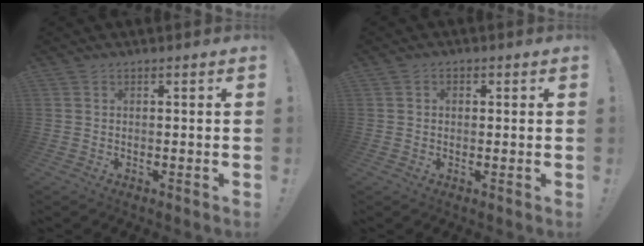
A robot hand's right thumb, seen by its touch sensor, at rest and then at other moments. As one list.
[{"total": 1.7, "force": [-0.1, 1.5, 0.8], "torque": [-0.013, 0.005, -0.003]}]